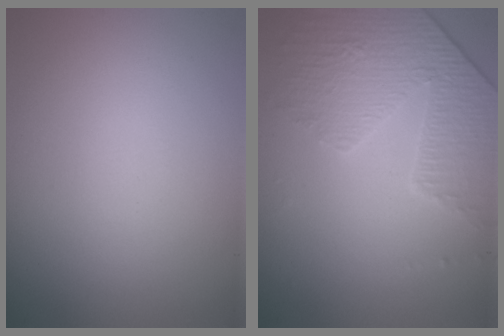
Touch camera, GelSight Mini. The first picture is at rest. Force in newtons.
{"total": 4.8, "press": 3.3, "slide": 3.5}